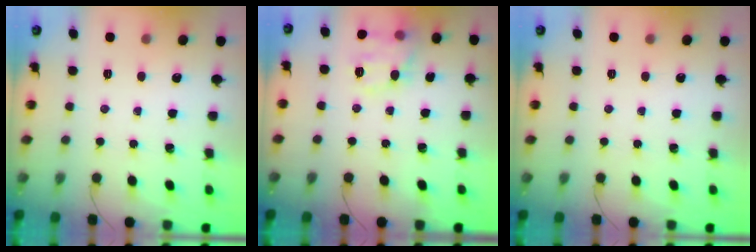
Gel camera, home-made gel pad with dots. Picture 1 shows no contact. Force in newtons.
{"total": 12.2, "press": 12.2, "slide": 0.4}
{"total": 0.0}